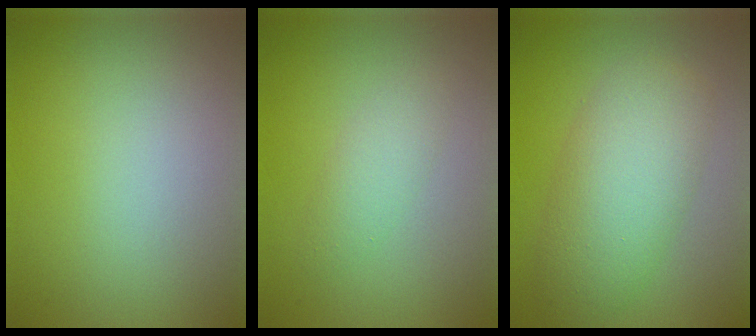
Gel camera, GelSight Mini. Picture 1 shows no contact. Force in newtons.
{"total": 1.8, "press": 1.8, "slide": 0.1}
{"total": 6.4, "press": 6.4, "slide": 0.1}